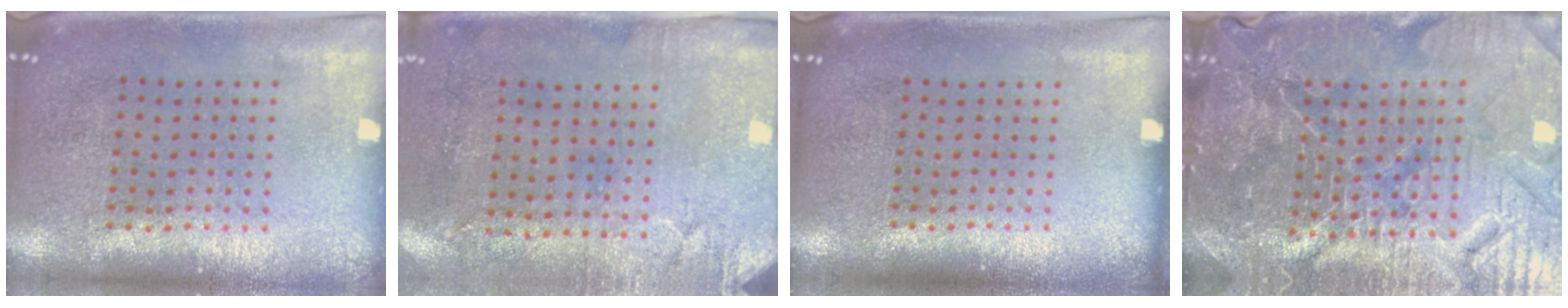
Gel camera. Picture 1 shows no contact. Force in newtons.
{"total": 2.9, "press": 2.3, "slide": 1.7}
{"total": 0.0}
{"total": 5.8, "press": 5.4, "slide": 2.2}